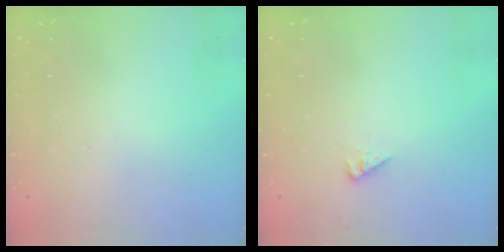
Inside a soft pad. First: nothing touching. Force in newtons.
{"total": 1.5, "press": 1.5, "slide": 0.3}